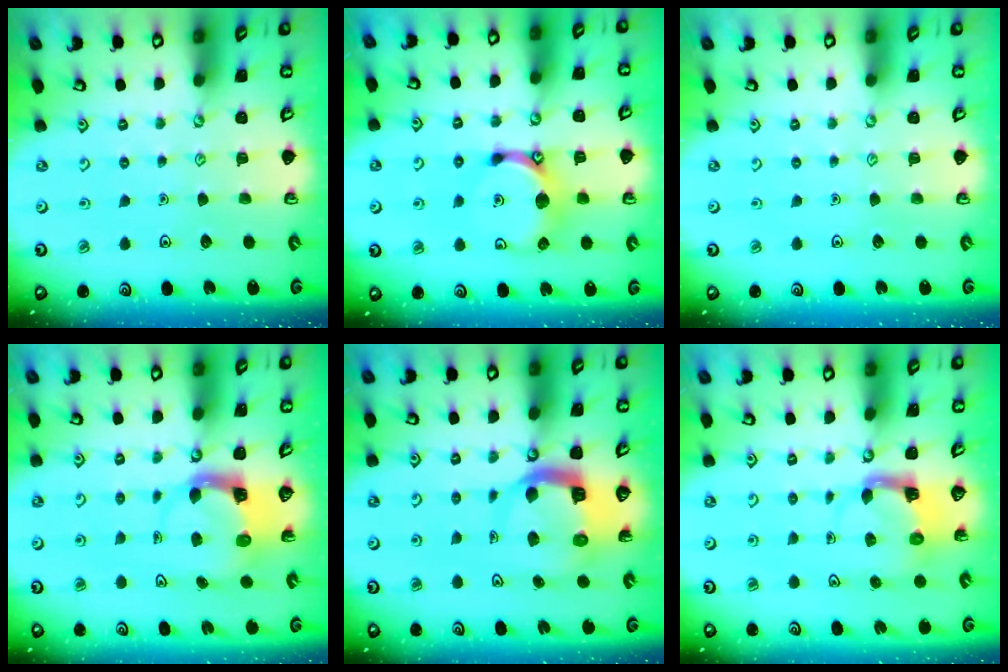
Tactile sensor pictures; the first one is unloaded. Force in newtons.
{"total": 11.0, "press": 11.0, "slide": 0.5}
{"total": 0.0}
{"total": 3.6, "press": 3.6, "slide": 0.5}
{"total": 8.0, "press": 7.9, "slide": 1.1}
{"total": 3.9, "press": 3.8, "slide": 0.7}